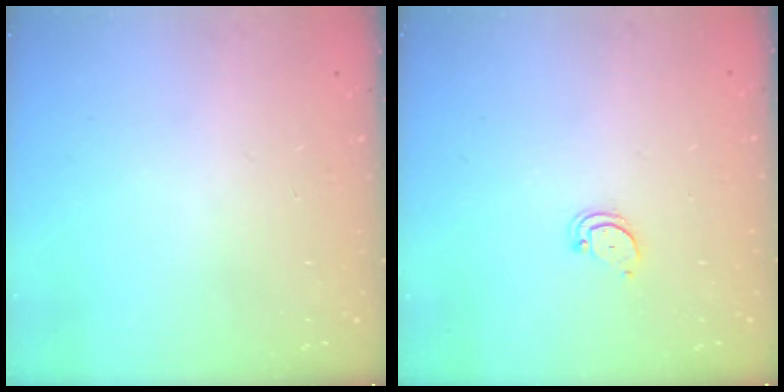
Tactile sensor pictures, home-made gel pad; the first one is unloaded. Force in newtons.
{"total": 3.5, "press": 3.4, "slide": 0.3}